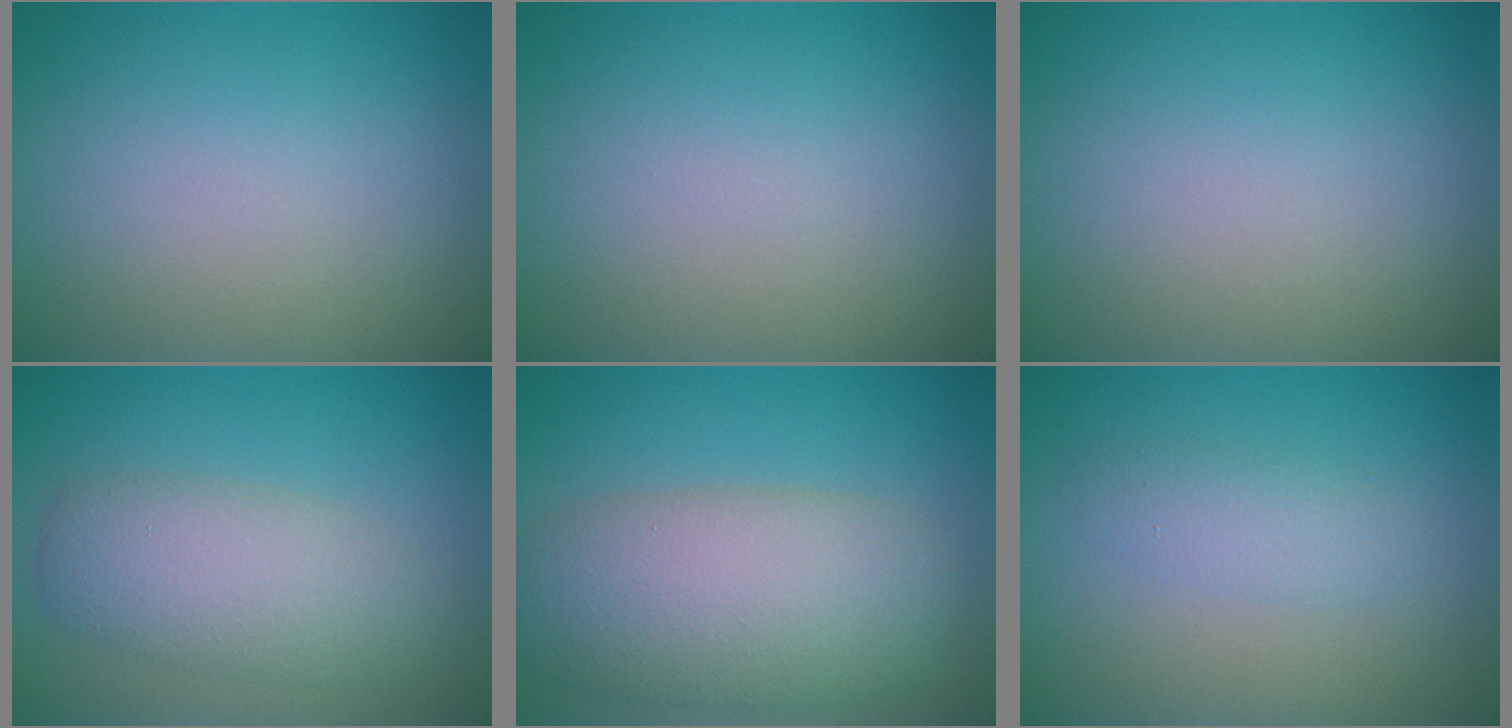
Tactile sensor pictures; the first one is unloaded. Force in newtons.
{"total": 0.0}
{"total": 0.0}
{"total": 5.0, "press": 5.0, "slide": 0.2}
{"total": 8.3, "press": 8.3, "slide": 0.2}
{"total": 1.9, "press": 1.9, "slide": 0.1}